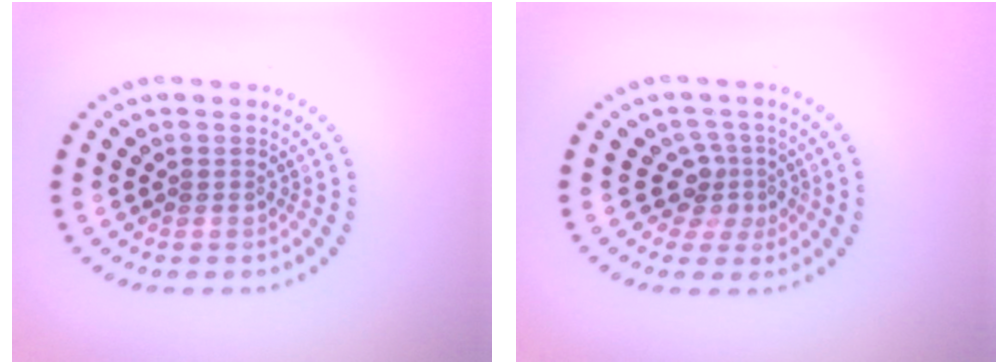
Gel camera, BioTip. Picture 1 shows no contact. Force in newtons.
{"total": 2.8, "press": 2.0, "slide": 1.9}